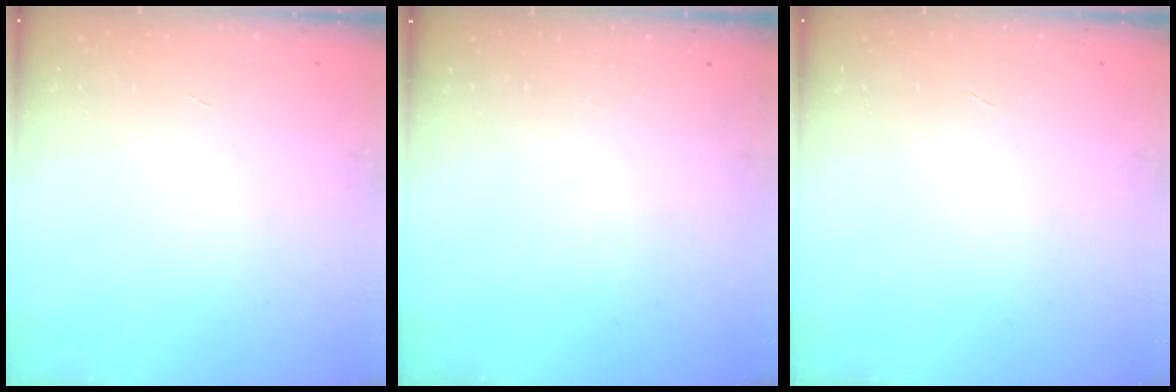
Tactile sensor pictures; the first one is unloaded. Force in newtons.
{"total": 0.0}
{"total": 0.0}